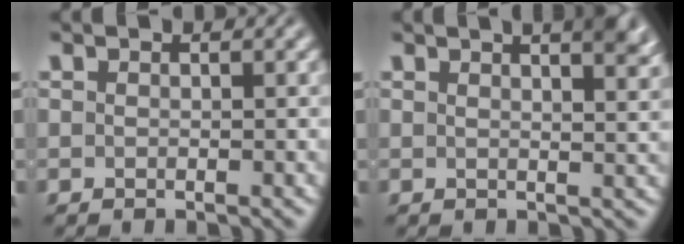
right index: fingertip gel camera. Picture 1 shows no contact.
{"total": 5.4, "force": [3.2, 0.9, 4.3], "torque": [-0.039, 0.007, 0.048]}